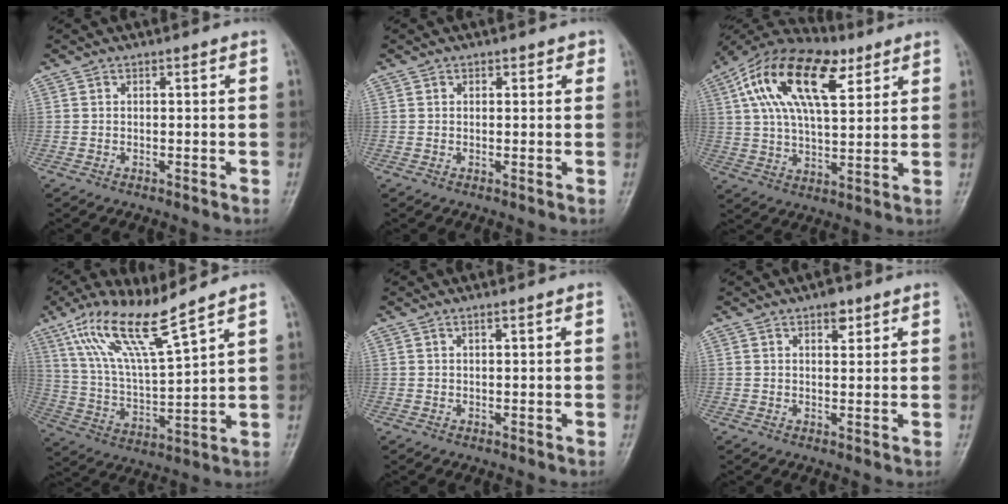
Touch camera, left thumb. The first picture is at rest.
{"total": 1.5, "force": [0.9, 1.2, 0.4], "torque": [0.015, -0.002, 0.005]}
{"total": 20.5, "force": [8.5, 9.8, 15.8], "torque": [-0.271, 0.004, 0.146]}
{"total": 14.4, "force": [9.8, 2.0, 10.4], "torque": [-0.197, -0.046, 0.200]}
{"total": 0.9, "force": [0.6, 0.3, 0.7], "torque": [-0.011, -0.001, 0.010]}
{"total": 3.2, "force": [1.9, 1.7, 1.9], "torque": [-0.013, -0.008, 0.027]}